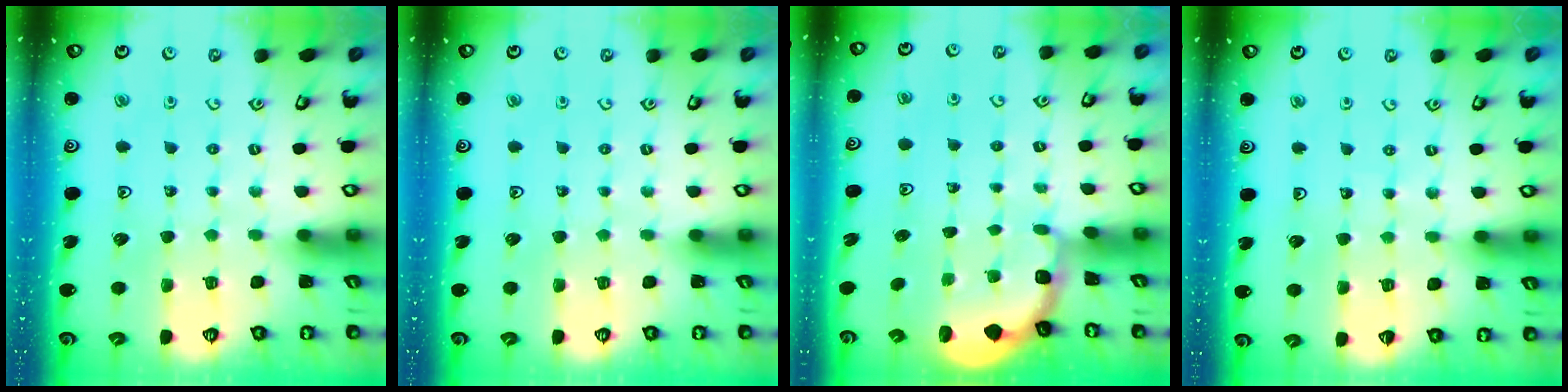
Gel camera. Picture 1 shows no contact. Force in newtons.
{"total": 0.0}
{"total": 1.8, "press": 1.7, "slide": 0.7}
{"total": 2.9, "press": 2.9, "slide": 0.3}